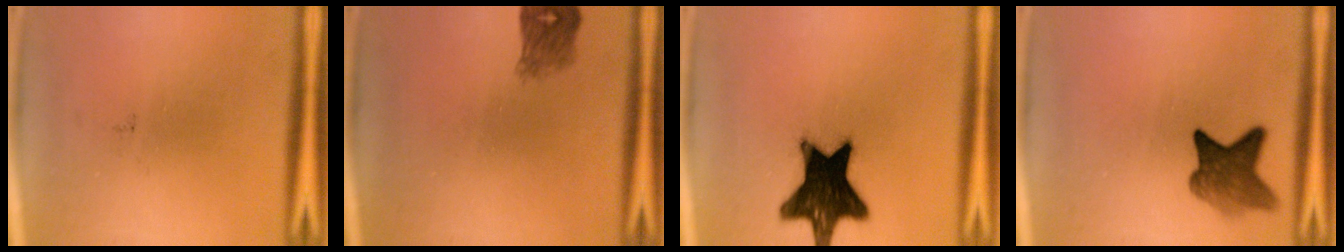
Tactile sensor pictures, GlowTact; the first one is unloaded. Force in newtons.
{"total": 2.9}
{"total": 18.9}
{"total": 6.5}